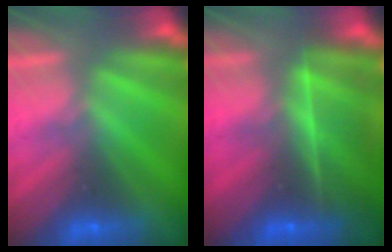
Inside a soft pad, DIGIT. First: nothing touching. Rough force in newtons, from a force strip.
{"total": 7.4}